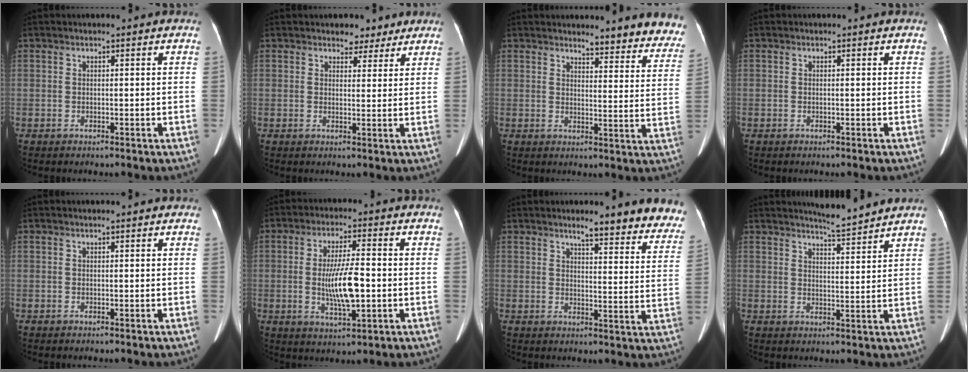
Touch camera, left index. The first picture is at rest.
{"total": 3.8, "force": [3.0, 2.1, 0.8], "torque": [-0.002, 0.003, 0.039]}
{"total": 12.5, "force": [12.0, 2.3, 3.0], "torque": [0.010, -0.047, 0.108]}
{"total": 0.0}
{"total": 2.4, "force": [2.2, 0.2, 0.9], "torque": [-0.013, 0.018, 0.024]}
{"total": 8.4, "force": [-0.8, 1.5, 8.3], "torque": [-0.157, -0.007, -0.012]}
{"total": 15.2, "force": [13.6, 2.2, 6.4], "torque": [-0.040, -0.038, 0.142]}
{"total": 5.6, "force": [5.4, -0.8, 1.3], "torque": [-0.033, -0.011, 0.081]}